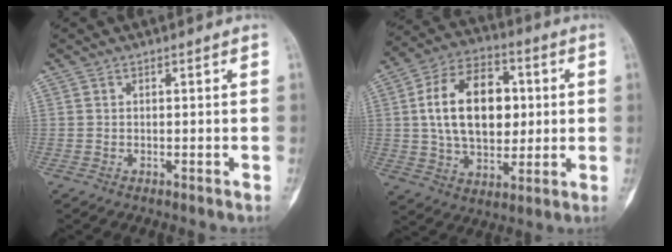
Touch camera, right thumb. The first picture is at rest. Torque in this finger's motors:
{"motor_torque": [1.50, 2.79, 0.99, -0.77, 0.55]}